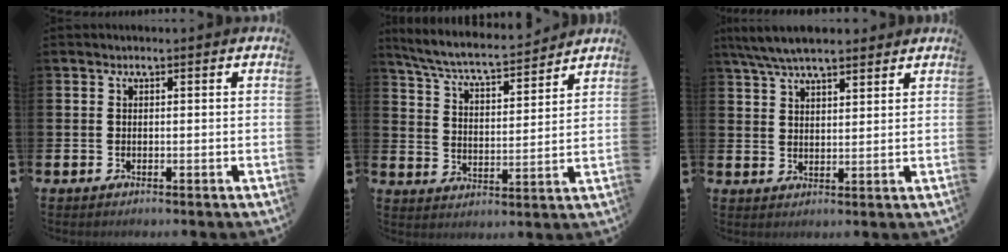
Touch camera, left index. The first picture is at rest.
{"total": 6.5, "force": [6.1, 0.6, 2.1], "torque": [-0.064, -0.047, 0.102]}
{"total": 6.2, "force": [5.7, 1.1, 2.2], "torque": [-0.059, -0.013, 0.106]}